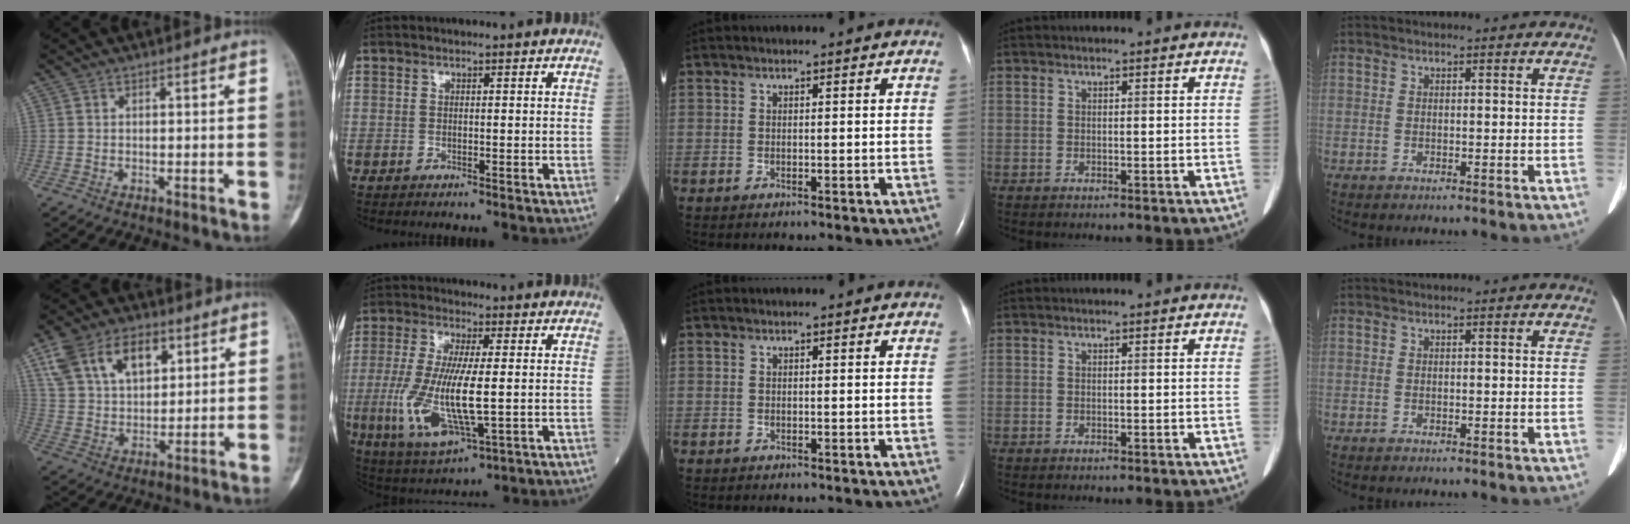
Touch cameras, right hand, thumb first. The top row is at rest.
{"thumb": {"total": 14.3, "force": [6.7, 8.8, 9.1], "torque": [-0.140, -0.009, 0.133]}, "index": {"total": 13.0, "force": [-1.5, 3.2, 12.6], "torque": [-0.271, -0.017, -0.022]}}